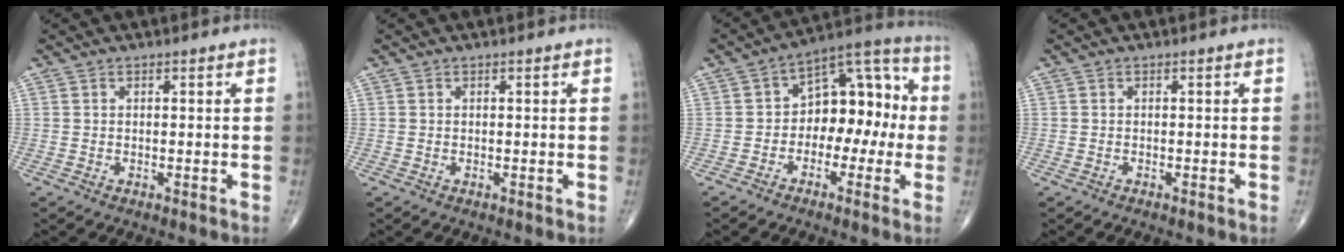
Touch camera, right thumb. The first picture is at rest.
{"total": 0.0}
{"total": 13.0, "force": [-1.2, 8.5, 9.8], "torque": [-0.096, 0.052, -0.031]}
{"total": 0.0}